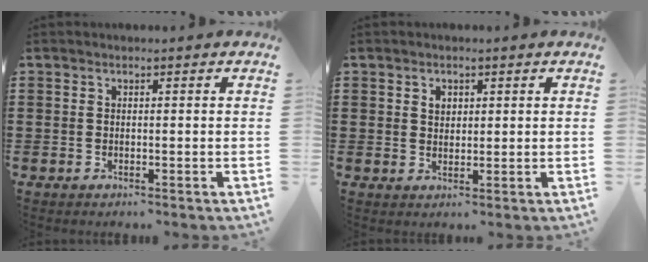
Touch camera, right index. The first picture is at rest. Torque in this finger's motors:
{"motor_torque": [0.24, -0.23, 0.15, 0.02]}